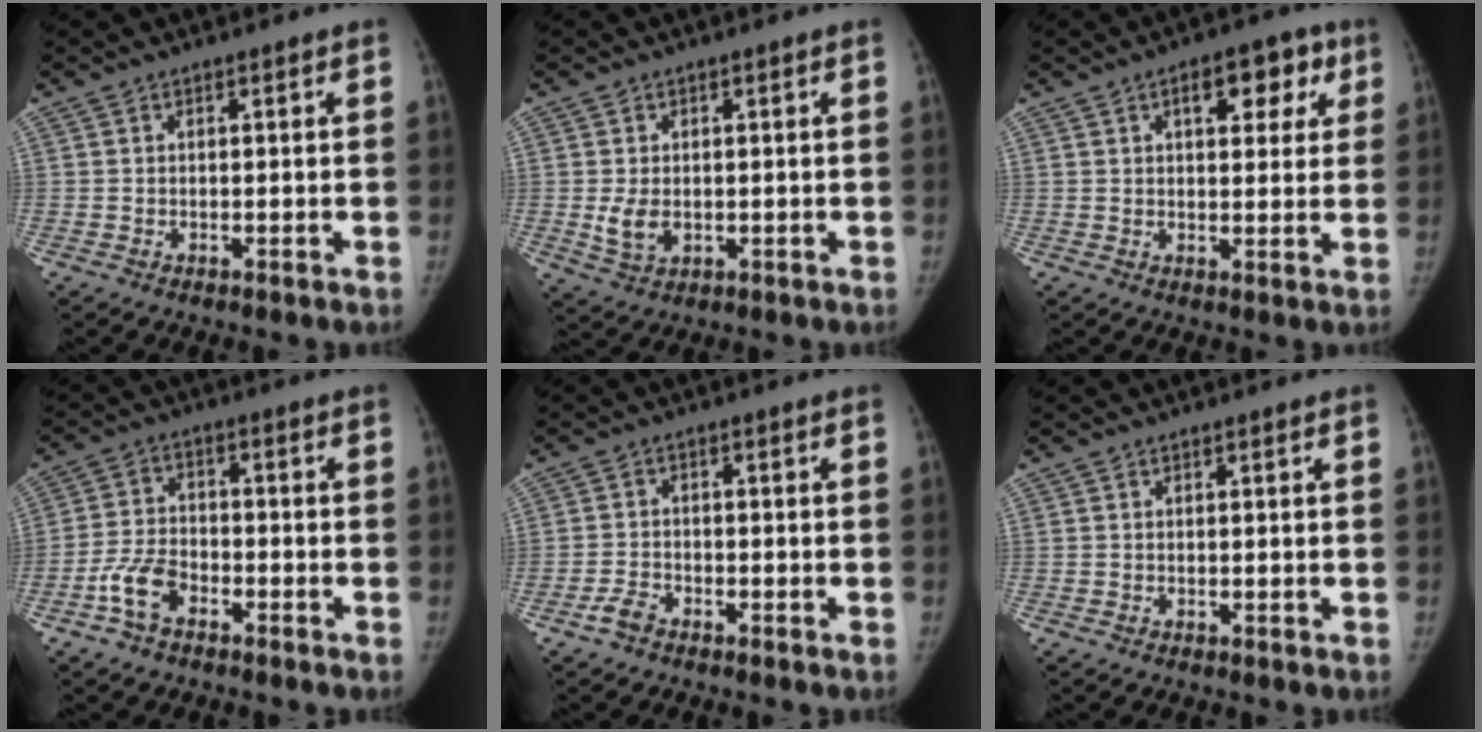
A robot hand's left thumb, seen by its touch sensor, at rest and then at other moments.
{"total": 4.5, "force": [-0.4, 3.2, 3.1], "torque": [-0.050, -0.008, 0.003]}
{"total": 9.2, "force": [4.0, 4.9, 6.7], "torque": [-0.051, 0.002, 0.048]}
{"total": 6.7, "force": [-4.0, 3.8, 3.9], "torque": [-0.080, 0.026, -0.079]}
{"total": 2.9, "force": [-2.2, 1.4, 1.2], "torque": [-0.027, 0.012, -0.041]}
{"total": 0.0}